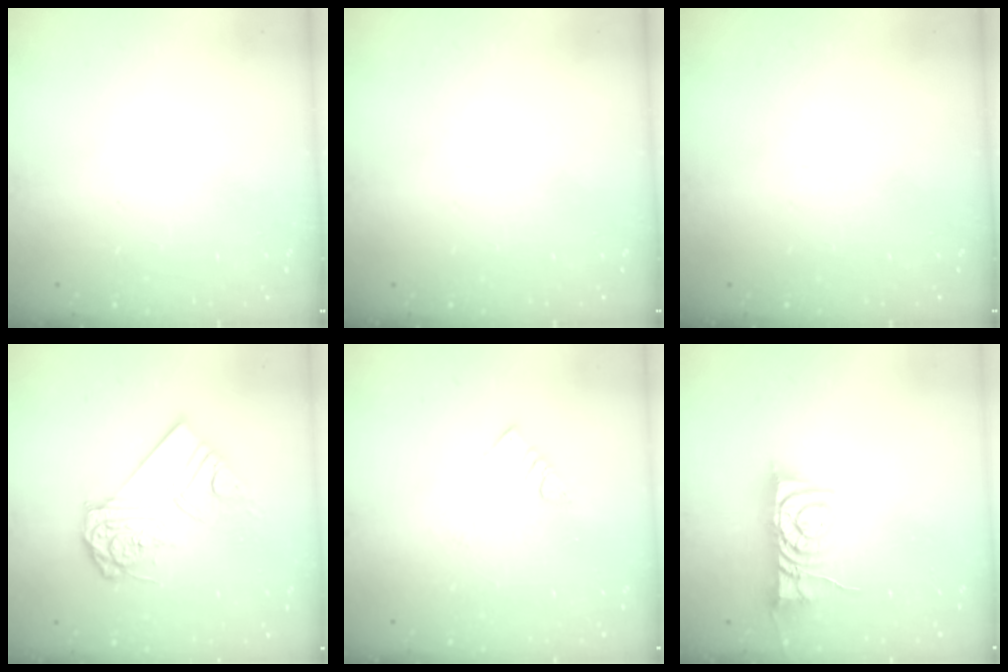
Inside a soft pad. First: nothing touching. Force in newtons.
{"total": 0.0}
{"total": 0.0}
{"total": 13.7, "press": 13.6, "slide": 1.4}
{"total": 4.0, "press": 4.0, "slide": 0.4}
{"total": 8.8, "press": 8.8, "slide": 0.5}